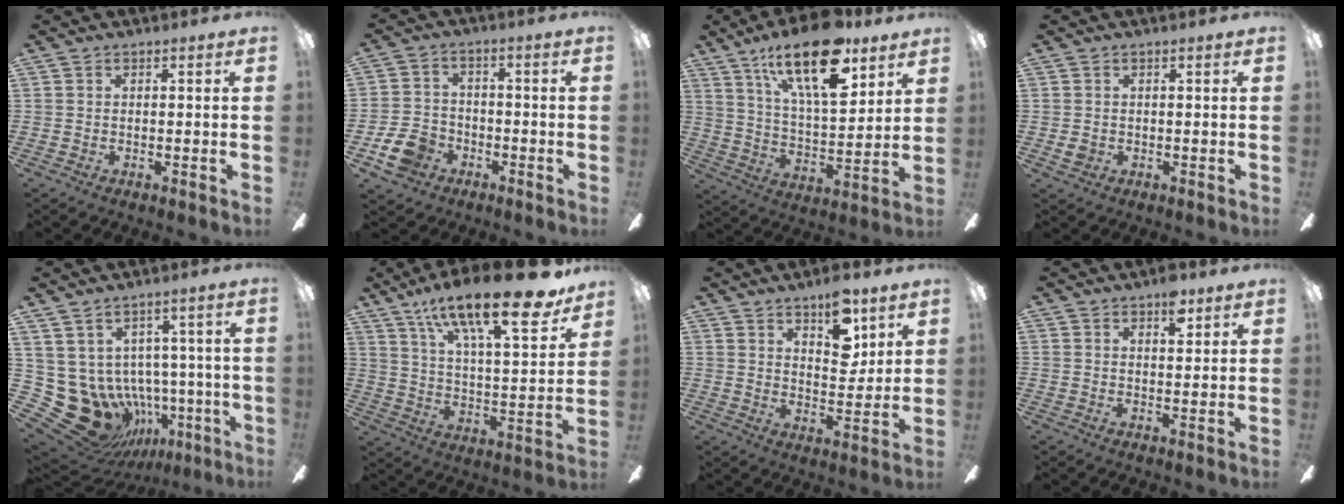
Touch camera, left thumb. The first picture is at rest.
{"total": 8.5, "force": [-4.3, 6.3, 3.8], "torque": [-0.095, 0.030, -0.081]}
{"total": 22.3, "force": [13.8, 8.6, 15.2], "torque": [-0.248, -0.068, 0.229]}
{"total": 1.6, "force": [0.0, 1.4, 0.8], "torque": [-0.015, 0.004, 0.000]}
{"total": 15.0, "force": [-3.3, 12.6, 7.4], "torque": [-0.188, -0.009, -0.019]}
{"total": 24.1, "force": [17.0, 6.1, 15.9], "torque": [-0.255, -0.106, 0.274]}
{"total": 10.7, "force": [7.1, 4.4, 6.6], "torque": [-0.090, -0.033, 0.121]}
{"total": 5.2, "force": [3.4, 2.1, 3.3], "torque": [-0.033, -0.016, 0.052]}